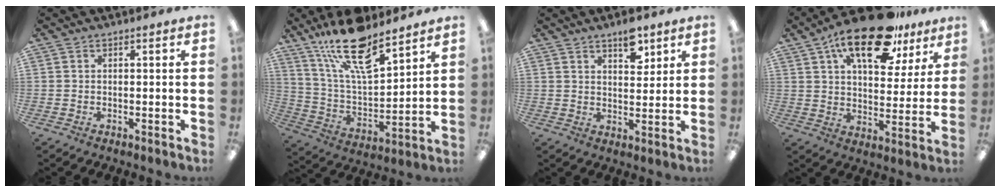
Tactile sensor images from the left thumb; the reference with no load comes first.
{"total": 19.6, "force": [14.2, 6.8, 11.7], "torque": [-0.211, -0.079, 0.246]}
{"total": 6.5, "force": [4.7, 2.9, 3.4], "torque": [-0.030, -0.031, 0.077]}
{"total": 19.8, "force": [12.6, 8.3, 12.9], "torque": [-0.206, -0.058, 0.208]}